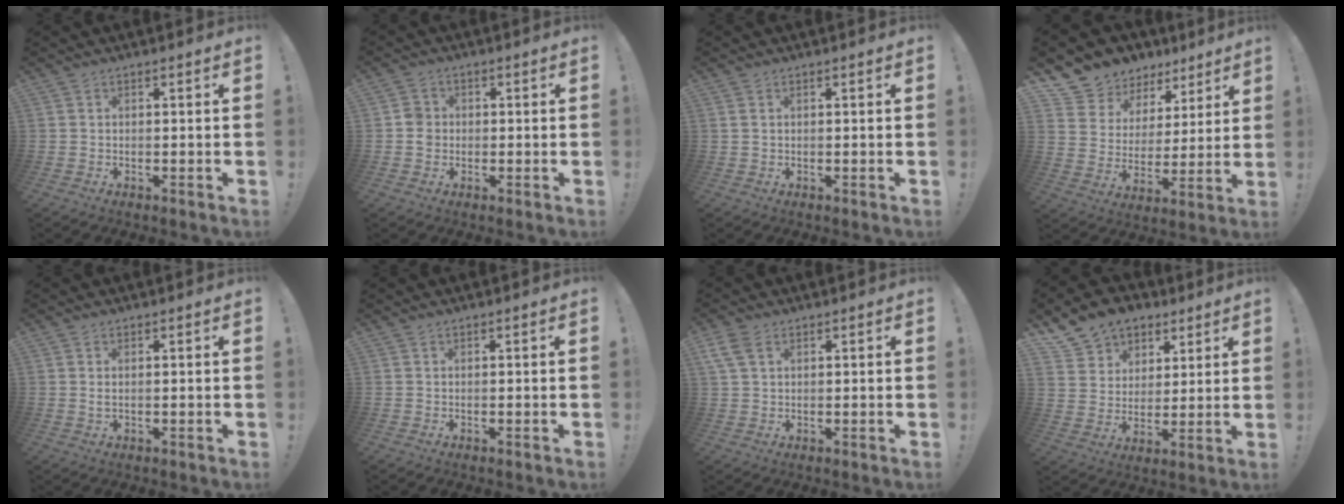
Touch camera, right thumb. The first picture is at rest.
{"total": 4.1, "force": [-0.3, 3.8, 1.5], "torque": [-0.020, 0.011, -0.004]}
{"total": 0.8, "force": [0.5, 0.4, 0.5], "torque": [-0.017, 0.004, 0.011]}
{"total": 9.4, "force": [6.8, 6.4, 0.8], "torque": [-0.023, -0.062, 0.132]}
{"total": 1.2, "force": [0.4, 0.1, 1.2], "torque": [-0.020, -0.002, 0.005]}
{"total": 0.0}
{"total": 5.0, "force": [2.4, 2.9, 3.3], "torque": [-0.065, 0.001, 0.051]}
{"total": 11.9, "force": [7.4, 8.8, 3.2], "torque": [-0.052, -0.049, 0.145]}